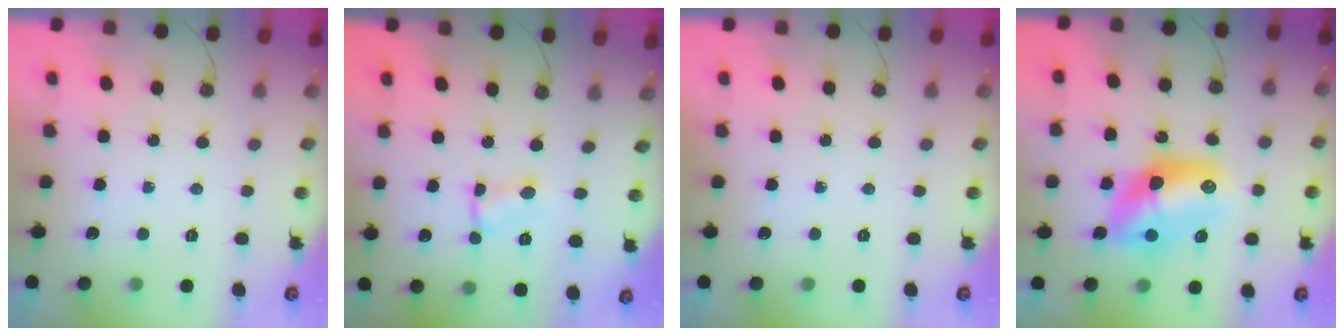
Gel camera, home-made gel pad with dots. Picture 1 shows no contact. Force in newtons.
{"total": 1.9, "press": 1.9, "slide": 0.0}
{"total": 0.0}
{"total": 13.8, "press": 13.7, "slide": 1.4}